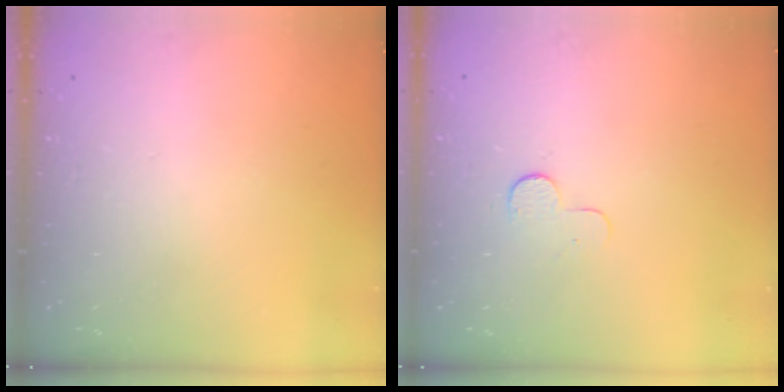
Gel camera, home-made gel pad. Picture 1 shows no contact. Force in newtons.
{"total": 3.9, "press": 3.9, "slide": 0.4}